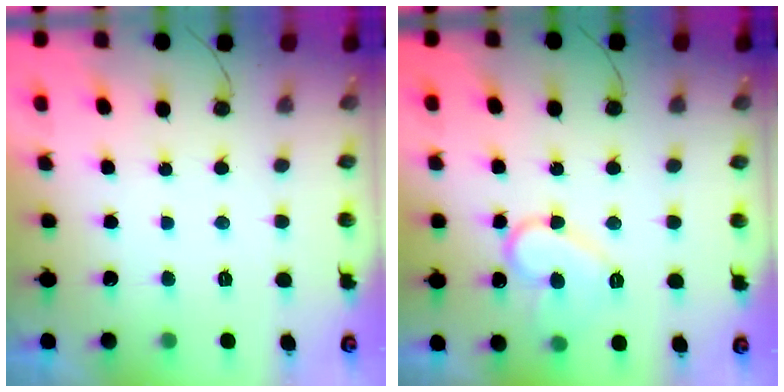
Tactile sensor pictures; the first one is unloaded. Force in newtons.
{"total": 12.0, "press": 11.9, "slide": 1.0}